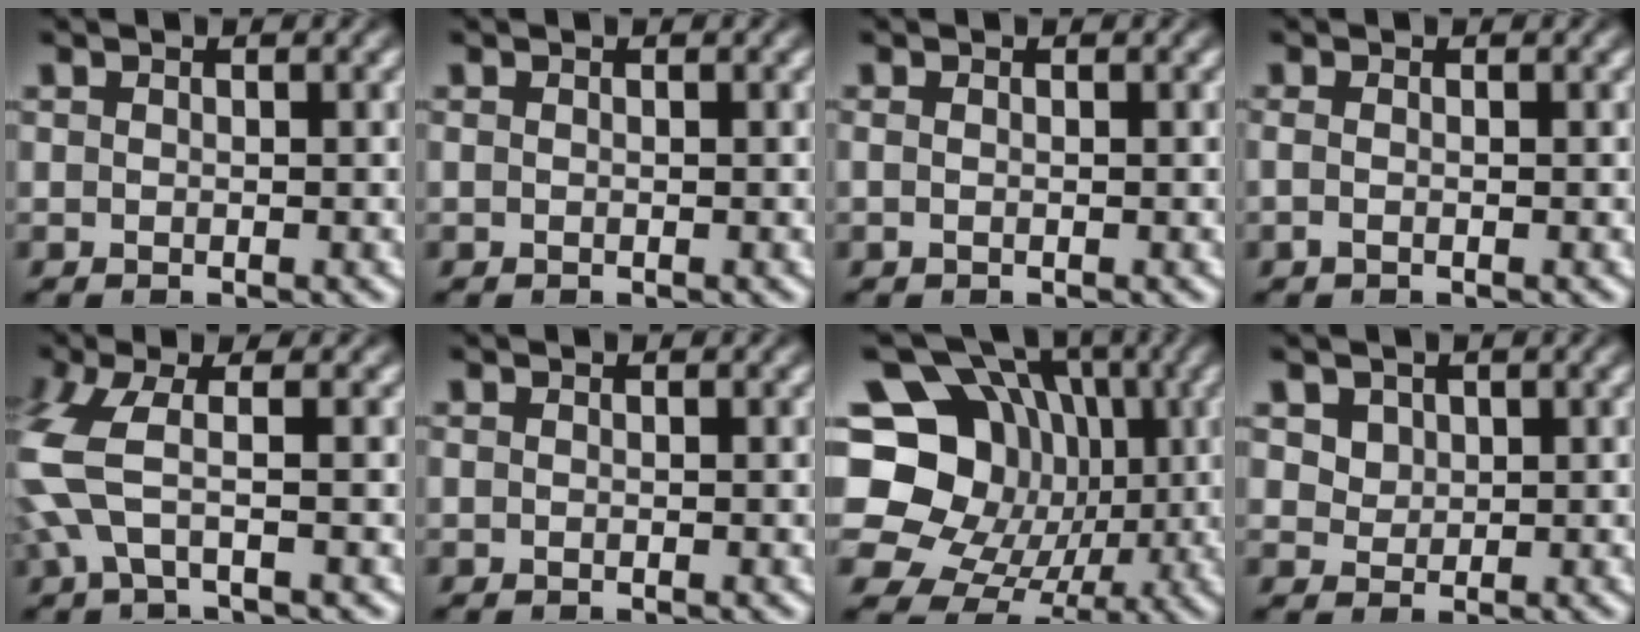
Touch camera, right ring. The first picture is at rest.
{"total": 0.0}
{"total": 0.6, "force": [-0.1, -0.3, 0.5], "torque": [-0.007, -0.003, 0.001]}
{"total": 0.8, "force": [-0.3, -0.2, 0.7], "torque": [-0.015, -0.004, -0.003]}
{"total": 4.7, "force": [0.4, 2.2, 4.1], "torque": [-0.100, 0.004, 0.005]}
{"total": 0.0}
{"total": 19.4, "force": [0.9, 16.5, 10.0], "torque": [-0.202, -0.058, 0.023]}
{"total": 1.7, "force": [1.4, 0.9, 0.6], "torque": [-0.006, -0.008, 0.037]}